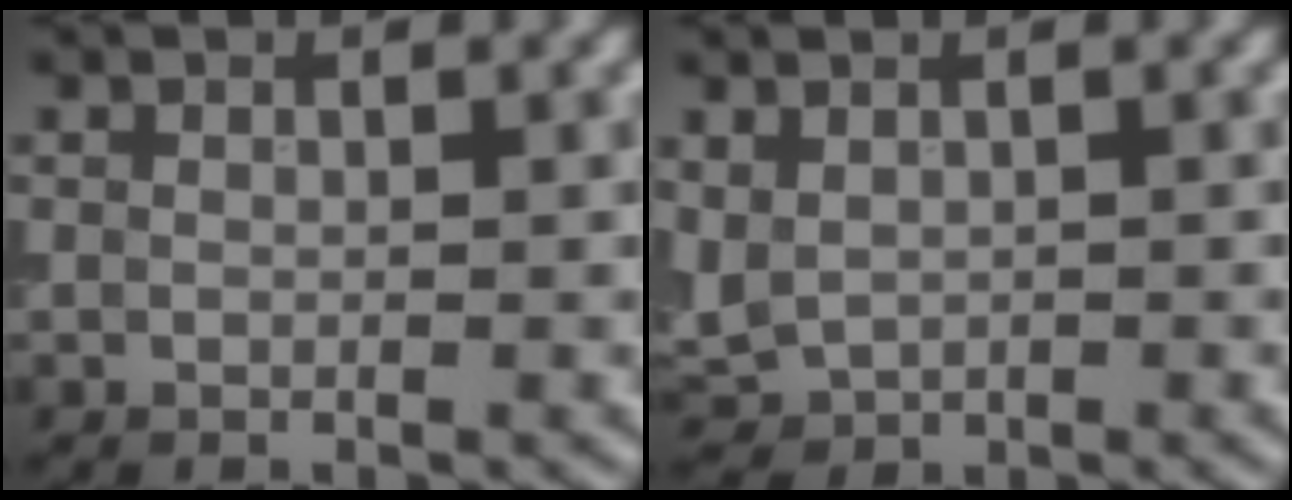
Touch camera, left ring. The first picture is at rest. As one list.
[{"total": 2.2, "force": [0.2, 1.8, 1.4], "torque": [-0.035, -0.006, 0.010]}]